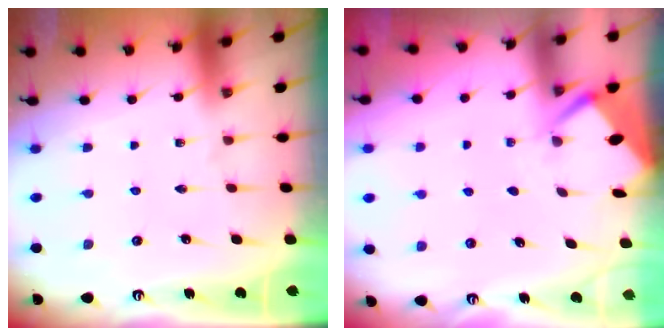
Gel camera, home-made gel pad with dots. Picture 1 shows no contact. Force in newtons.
{"total": 2.8, "press": 2.8, "slide": 0.3}